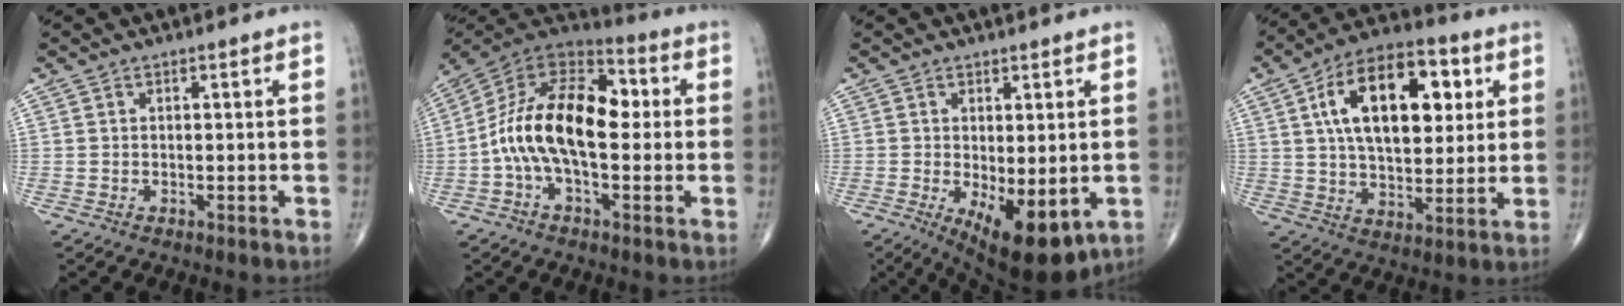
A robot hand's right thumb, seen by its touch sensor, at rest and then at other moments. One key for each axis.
{"total": 18.3, "fx": -0.6, "fy": 9.8, "fz": 15.5, "tx": -0.260, "ty": 0.044, "tz": -0.022}
{"total": 11.3, "fx": -3.2, "fy": 4.8, "fz": 9.8, "tx": -0.136, "ty": -0.020, "tz": -0.033}
{"total": 20.1, "fx": 5.8, "fy": 10.8, "fz": 15.9, "tx": -0.225, "ty": 0.000, "tz": 0.090}